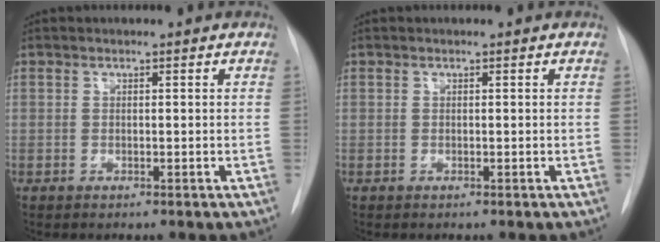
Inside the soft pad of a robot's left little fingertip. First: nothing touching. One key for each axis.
{"total": 0.0}